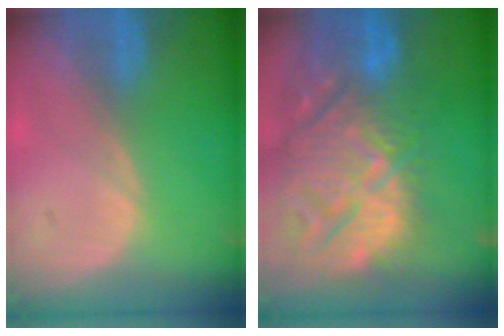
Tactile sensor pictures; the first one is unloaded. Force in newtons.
{"total": 15.3, "press": 13.1, "slide": 8.0}